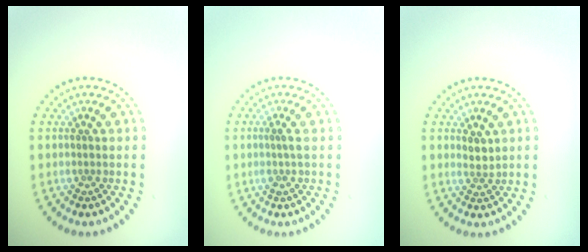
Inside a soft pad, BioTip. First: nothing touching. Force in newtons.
{"total": 1.3, "press": 1.0, "slide": 0.8}
{"total": 1.4, "press": 1.1, "slide": 0.8}